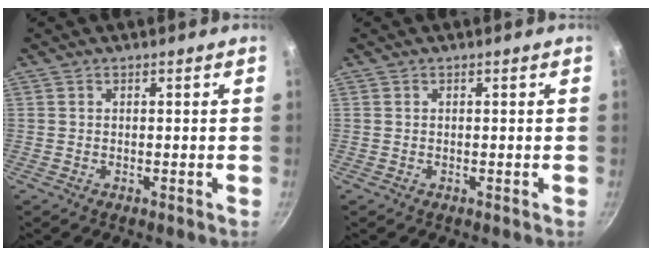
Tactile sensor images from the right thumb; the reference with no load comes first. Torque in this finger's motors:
{"motor_torque": [0.00, 0.00, -0.04, 0.04, 0.03]}